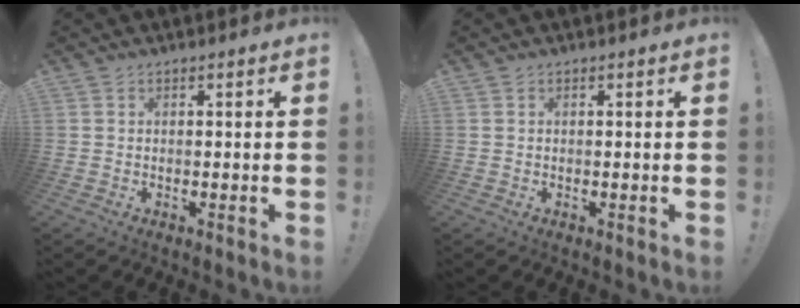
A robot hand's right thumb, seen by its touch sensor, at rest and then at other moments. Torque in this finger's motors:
{"motor_torque": [-0.38, 0.13, 0.10, -0.01, 0.03]}